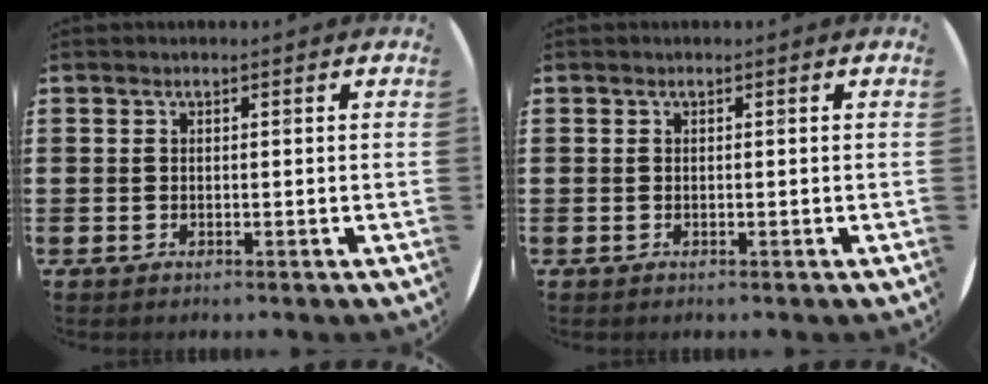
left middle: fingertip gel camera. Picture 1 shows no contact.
{"total": 0.0}